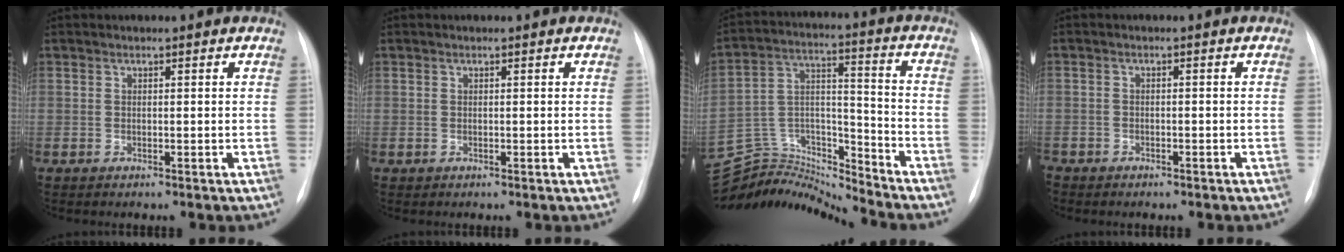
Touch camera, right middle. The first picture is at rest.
{"total": 0.0}
{"total": 15.0, "force": [-15.0, 0.0, -0.2], "torque": [0.002, 0.062, -0.269]}
{"total": 3.6, "force": [-2.9, 1.9, 1.0], "torque": [-0.016, 0.000, -0.038]}